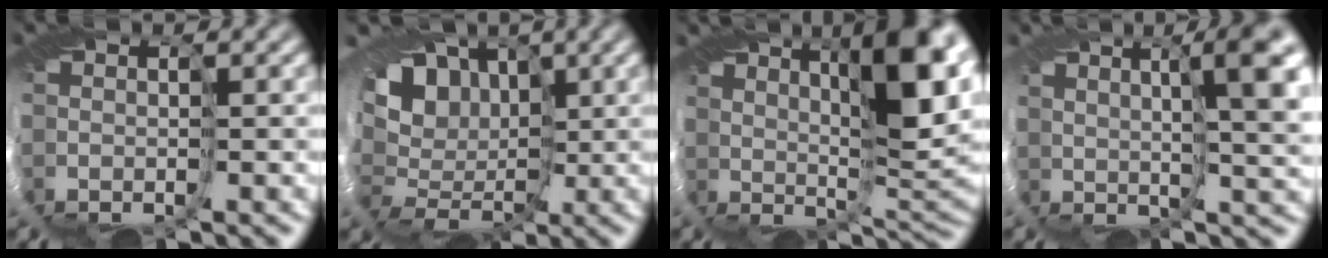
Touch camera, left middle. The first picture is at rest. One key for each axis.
{"total": 12.0, "fx": 3.3, "fy": 9.0, "fz": 7.2, "tx": -0.123, "ty": 0.021, "tz": 0.020}
{"total": 9.5, "fx": 4.0, "fy": 2.2, "fz": 8.3, "tx": -0.123, "ty": 0.003, "tz": 0.066}
{"total": 6.0, "fx": 2.3, "fy": 0.6, "fz": 5.5, "tx": -0.071, "ty": 0.009, "tz": 0.037}